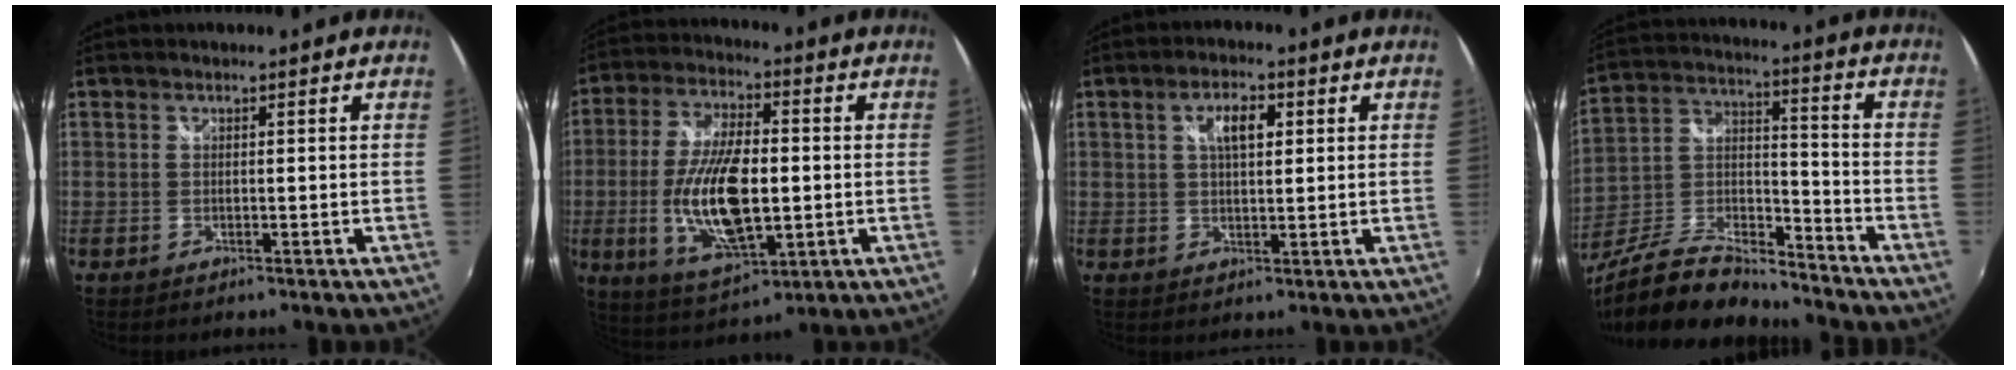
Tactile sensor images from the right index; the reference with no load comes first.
{"total": 16.7, "force": [-2.0, 7.0, 15.1], "torque": [-0.297, -0.011, -0.029]}
{"total": 5.1, "force": [1.6, 2.2, 4.3], "torque": [-0.072, 0.010, 0.027]}
{"total": 17.2, "force": [-13.5, 5.4, 9.2], "torque": [-0.196, -0.004, -0.246]}